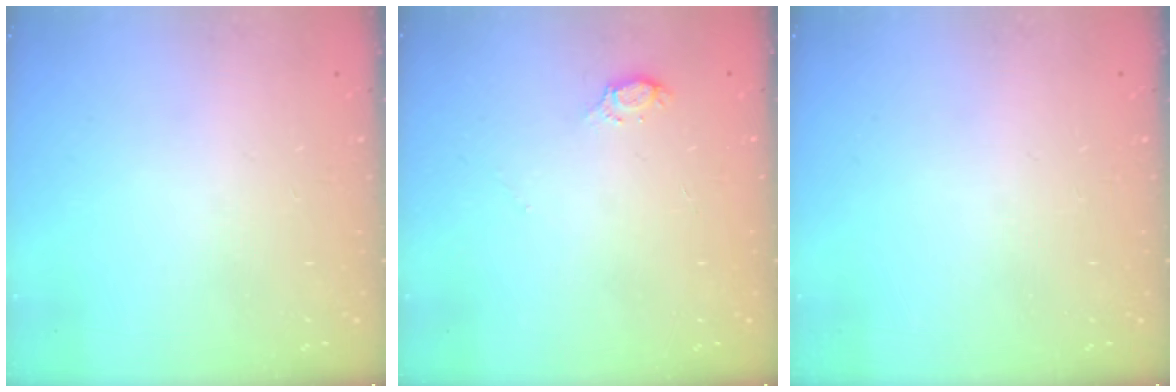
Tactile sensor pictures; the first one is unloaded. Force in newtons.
{"total": 4.5, "press": 4.5, "slide": 0.5}
{"total": 0.0}